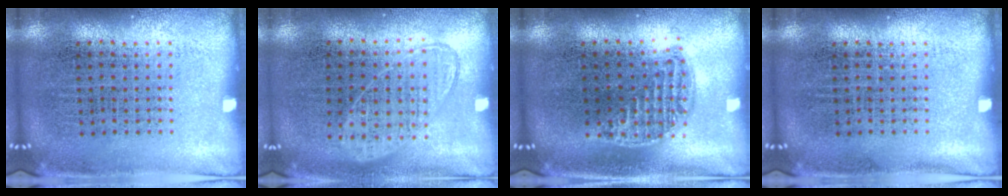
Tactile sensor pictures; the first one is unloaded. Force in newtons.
{"total": 0.9, "press": 0.8, "slide": 0.4}
{"total": 1.2, "press": 1.1, "slide": 0.5}
{"total": 0.0}